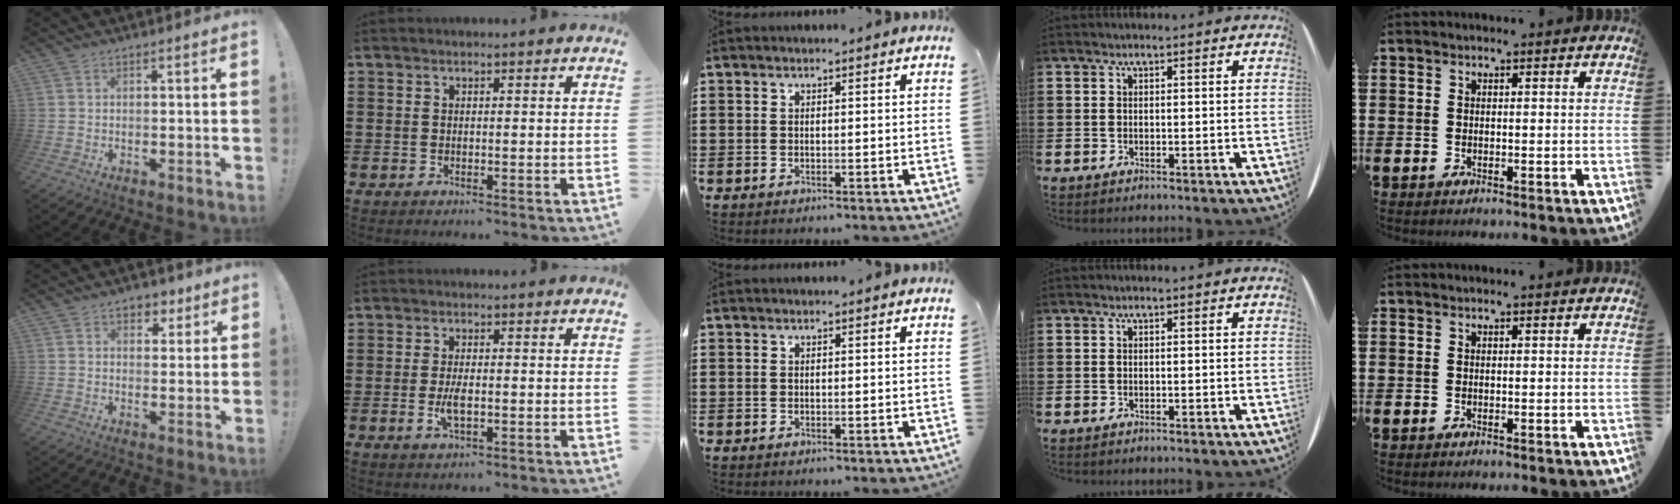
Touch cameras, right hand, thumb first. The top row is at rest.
{"thumb": {"total": 5.8, "force": [3.1, 4.5, 2.1], "torque": [-0.008, -0.017, 0.054]}, "index": {"total": 3.6, "force": [-0.7, 1.2, 3.3], "torque": [-0.067, -0.005, -0.012]}}